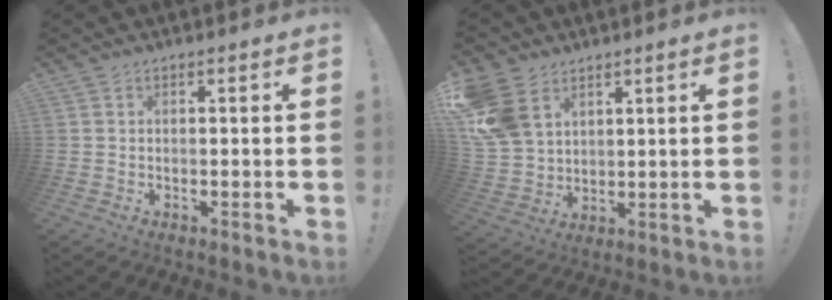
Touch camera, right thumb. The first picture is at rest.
{"total": 13.2, "force": [6.3, 9.6, 6.5], "torque": [-0.141, -0.026, 0.129]}